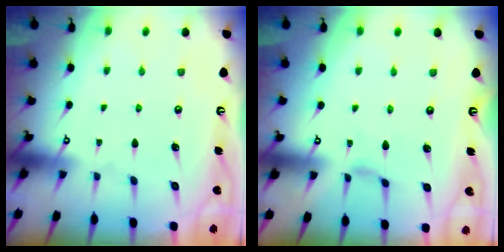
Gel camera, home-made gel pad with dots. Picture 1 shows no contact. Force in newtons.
{"total": 1.1, "press": 1.1, "slide": 0.2}